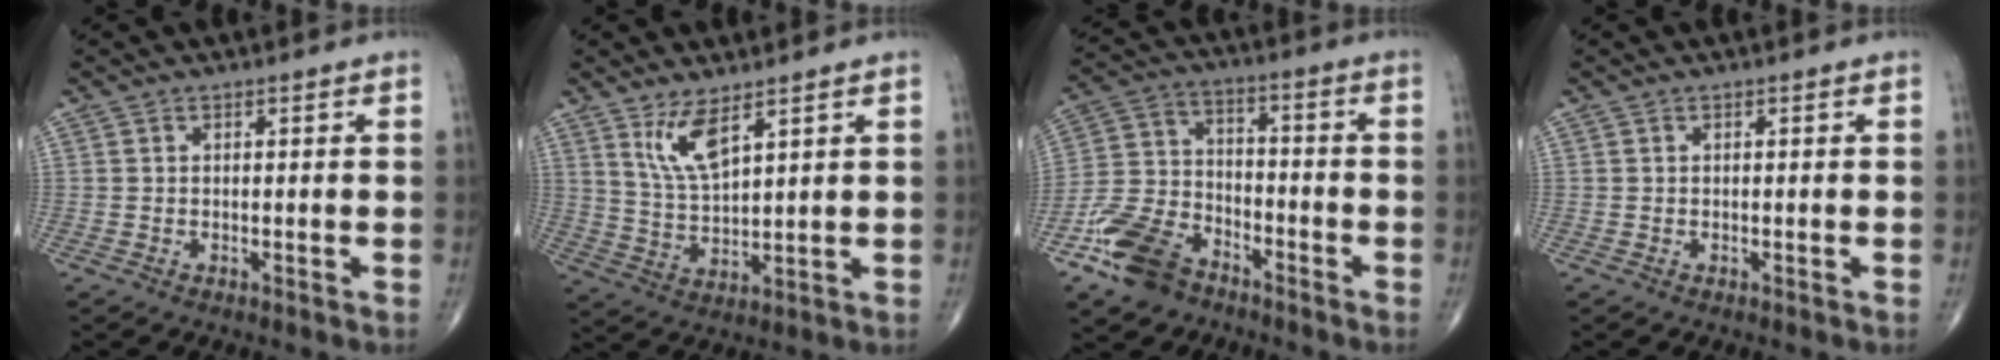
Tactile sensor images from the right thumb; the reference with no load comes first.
{"total": 7.0, "force": [4.2, 2.1, 5.2], "torque": [-0.098, -0.033, 0.092]}
{"total": 12.9, "force": [-8.4, 7.8, 5.9], "torque": [-0.103, 0.046, -0.166]}
{"total": 0.0}